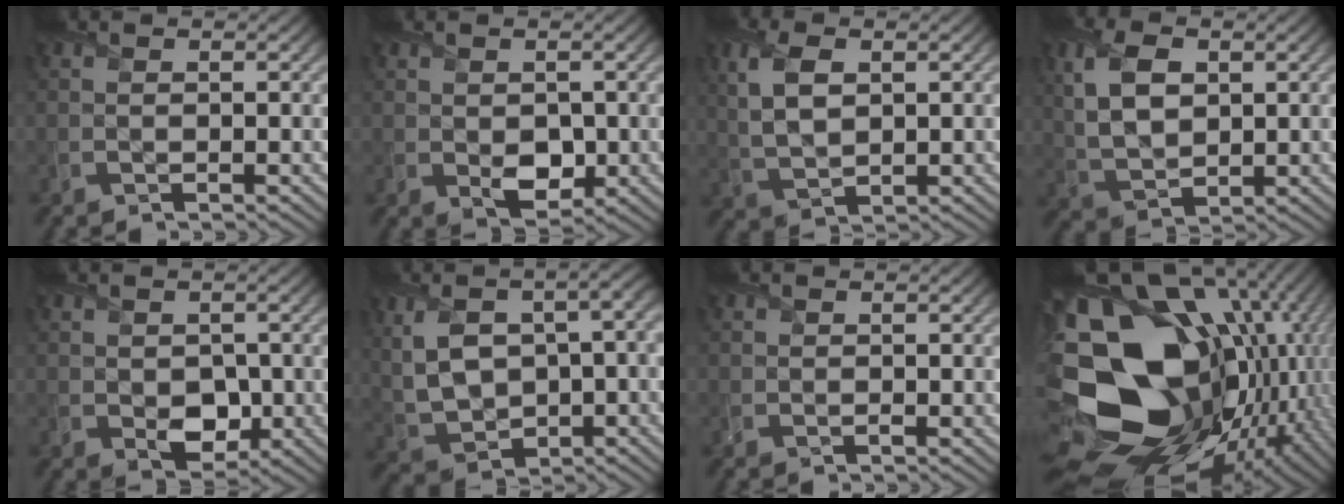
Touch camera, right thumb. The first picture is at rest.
{"total": 3.5, "force": [-0.3, 2.4, 2.6], "torque": [-0.051, -0.012, 0.002]}
{"total": 6.0, "force": [1.8, 3.2, 4.6], "torque": [-0.114, 0.003, 0.037]}
{"total": 7.8, "force": [2.3, 4.7, 5.7], "torque": [-0.137, 0.005, 0.046]}
{"total": 4.2, "force": [-0.6, 3.0, 2.9], "torque": [-0.057, -0.017, -0.003]}
{"total": 13.8, "force": [2.3, 8.1, 10.9], "torque": [-0.242, -0.004, 0.074]}
{"total": 0.7, "force": [0.2, 0.6, 0.2], "torque": [-0.006, -0.004, 0.004]}
{"total": 22.4, "force": [-1.2, 16.7, 14.9], "torque": [-0.300, -0.049, 0.003]}